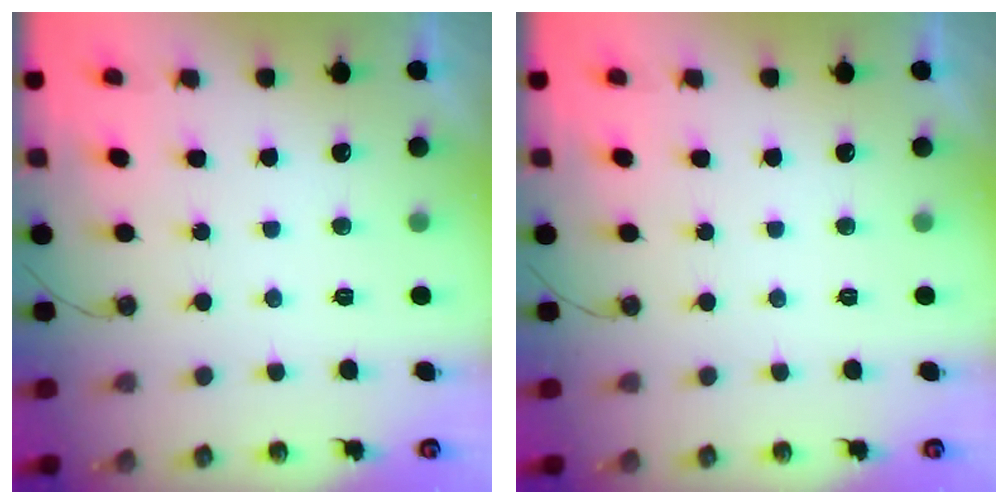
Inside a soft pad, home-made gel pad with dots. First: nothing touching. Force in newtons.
{"total": 0.0}